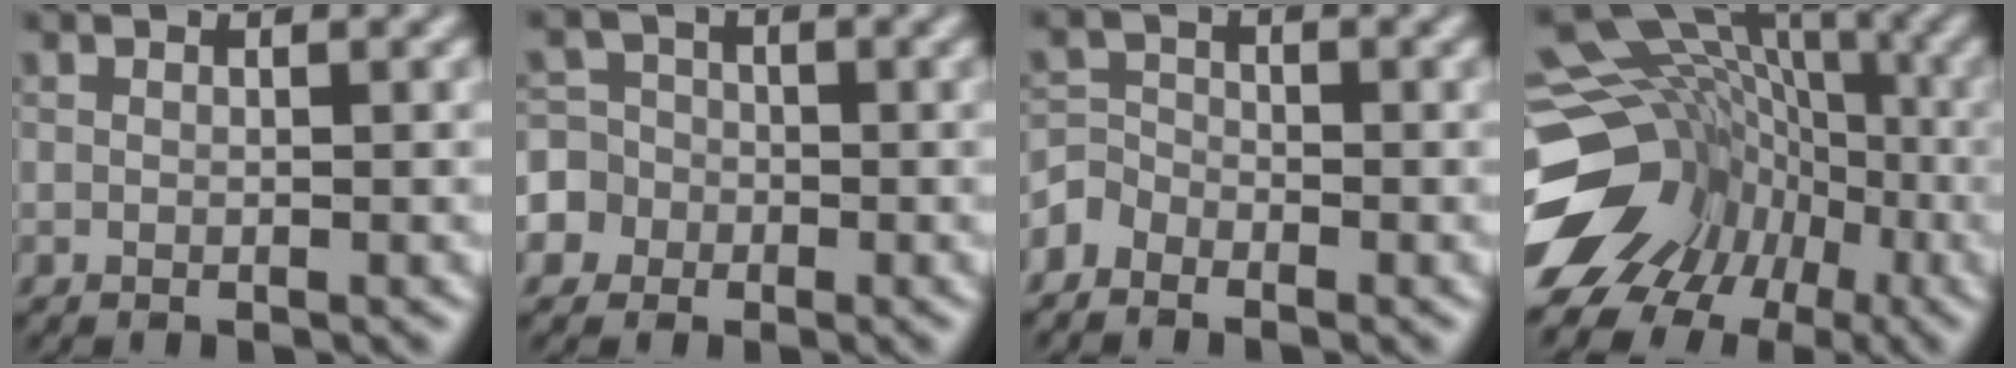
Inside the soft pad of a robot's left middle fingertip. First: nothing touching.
{"total": 7.0, "force": [-2.8, 6.3, 1.2], "torque": [-0.030, 0.005, -0.079]}
{"total": 1.8, "force": [-1.5, 1.1, 0.2], "torque": [-0.002, 0.007, -0.037]}
{"total": 15.9, "force": [-4.3, 13.5, 7.2], "torque": [-0.143, -0.009, -0.066]}